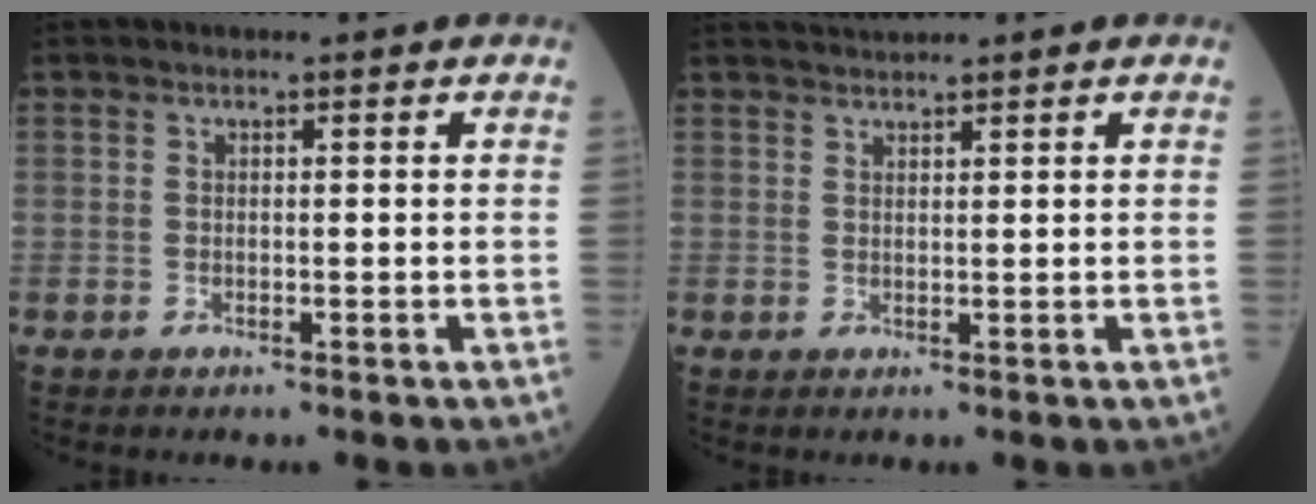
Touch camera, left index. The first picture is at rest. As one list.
[{"total": 1.8, "force": [1.8, -0.4, 0.2], "torque": [-0.006, 0.014, 0.040]}]